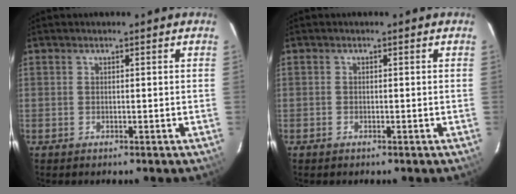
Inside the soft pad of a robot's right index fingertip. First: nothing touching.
{"total": 0.6, "force": [-0.5, 0.3, 0.0], "torque": [-0.003, 0.002, -0.011]}